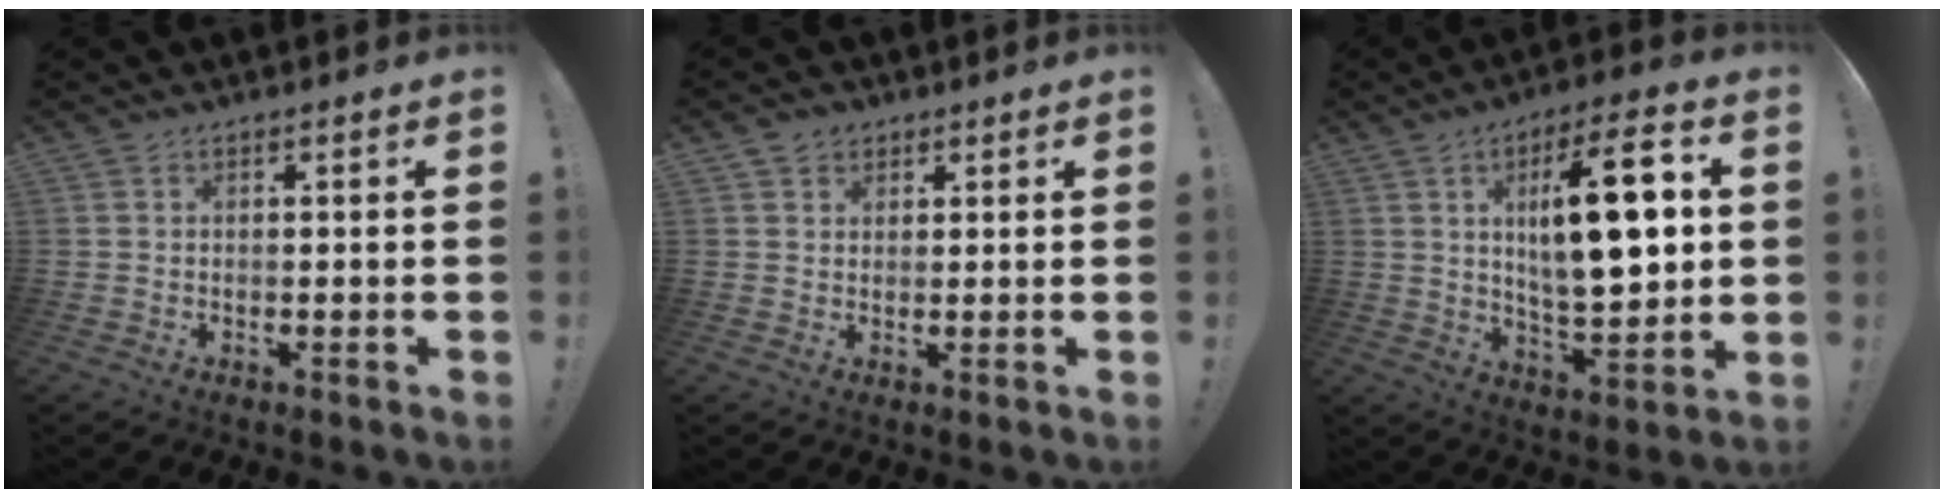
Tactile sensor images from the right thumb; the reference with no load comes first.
{"total": 3.2, "force": [2.0, 2.4, 0.6], "torque": [-0.002, -0.006, 0.035]}
{"total": 20.4, "force": [4.3, 7.5, 18.4], "torque": [-0.281, -0.009, 0.058]}